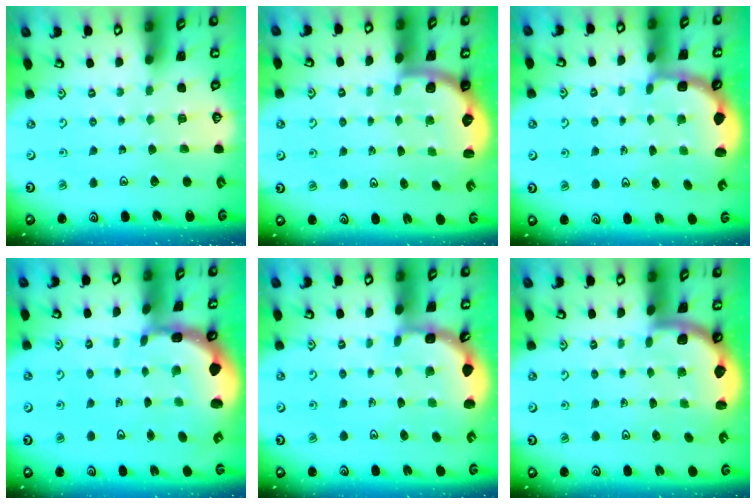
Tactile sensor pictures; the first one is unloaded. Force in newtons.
{"total": 2.3, "press": 2.0, "slide": 1.2}
{"total": 3.0, "press": 2.1, "slide": 2.2}
{"total": 2.5, "press": 2.4, "slide": 0.9}
{"total": 2.3, "press": 2.1, "slide": 0.9}
{"total": 1.7, "press": 1.7, "slide": 0.2}